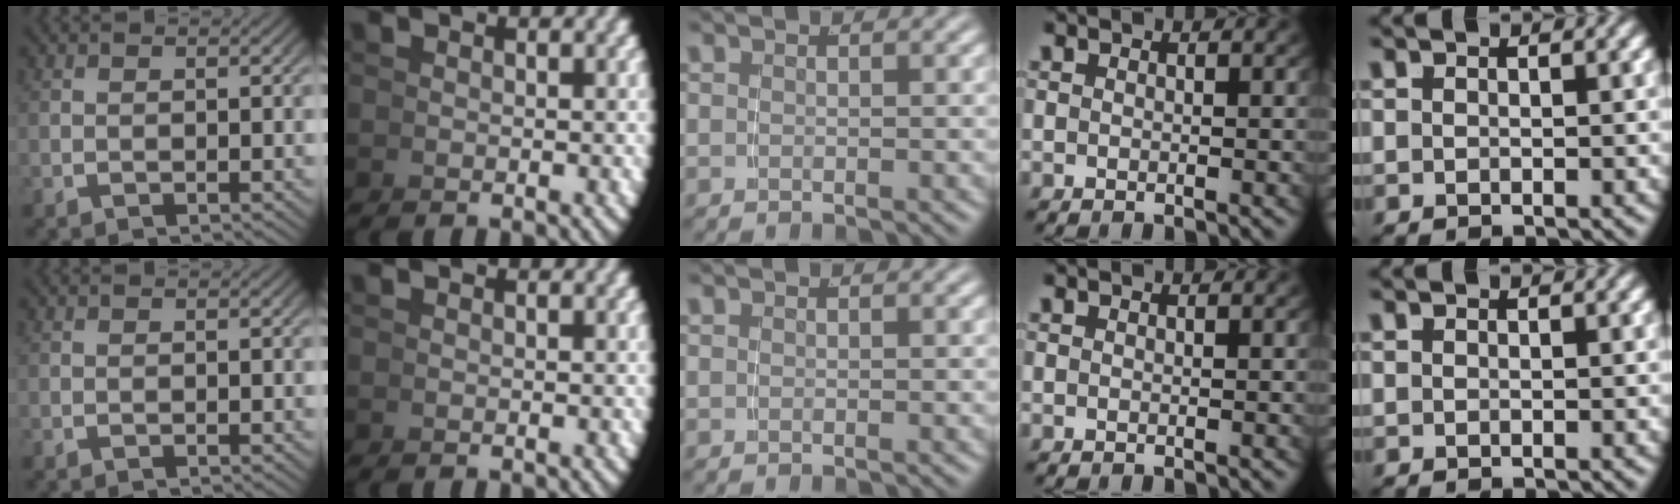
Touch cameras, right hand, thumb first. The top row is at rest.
{}